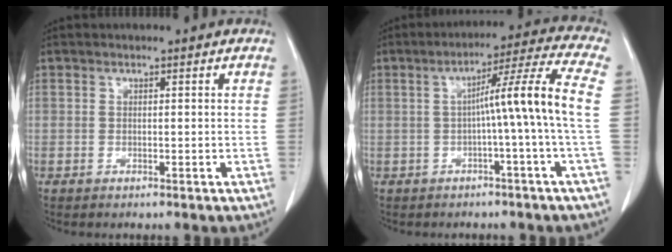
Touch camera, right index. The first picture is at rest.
{"total": 10.0, "force": [-0.5, -2.3, 9.7], "torque": [-0.141, 0.021, -0.003]}